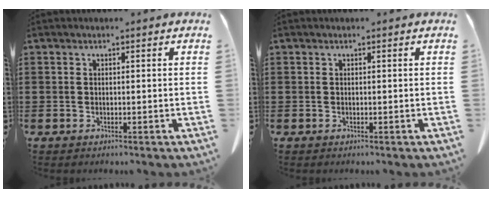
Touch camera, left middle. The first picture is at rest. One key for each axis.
{"total": 0.0}